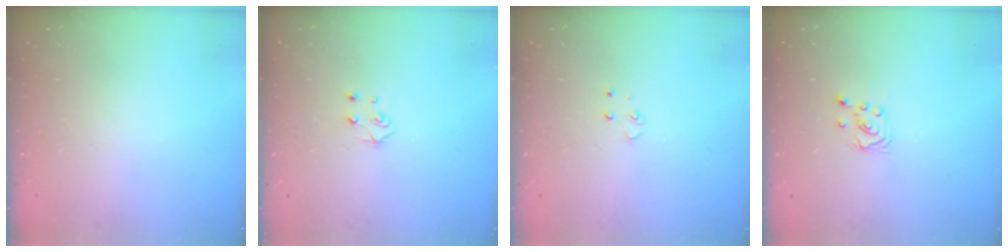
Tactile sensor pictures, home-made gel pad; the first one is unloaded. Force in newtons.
{"total": 4.5, "press": 4.4, "slide": 0.4}
{"total": 4.1, "press": 4.1, "slide": 0.5}
{"total": 2.0, "press": 2.0, "slide": 0.2}